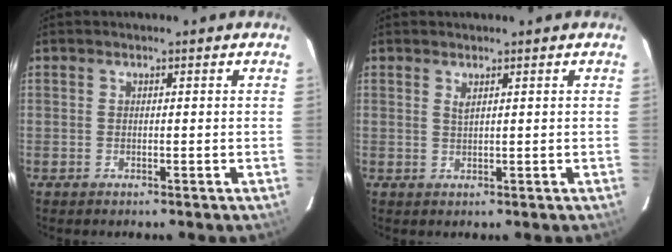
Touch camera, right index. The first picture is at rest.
{"total": 1.1, "force": [0.7, 0.2, 0.8], "torque": [-0.015, 0.000, 0.013]}